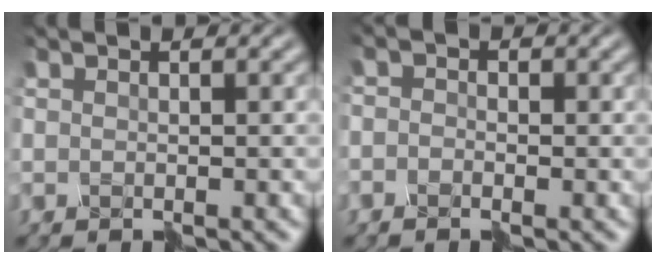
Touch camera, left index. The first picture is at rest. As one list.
[{"total": 1.7, "force": [-1.4, 0.9, -0.2], "torque": [0.018, 0.012, -0.029]}]